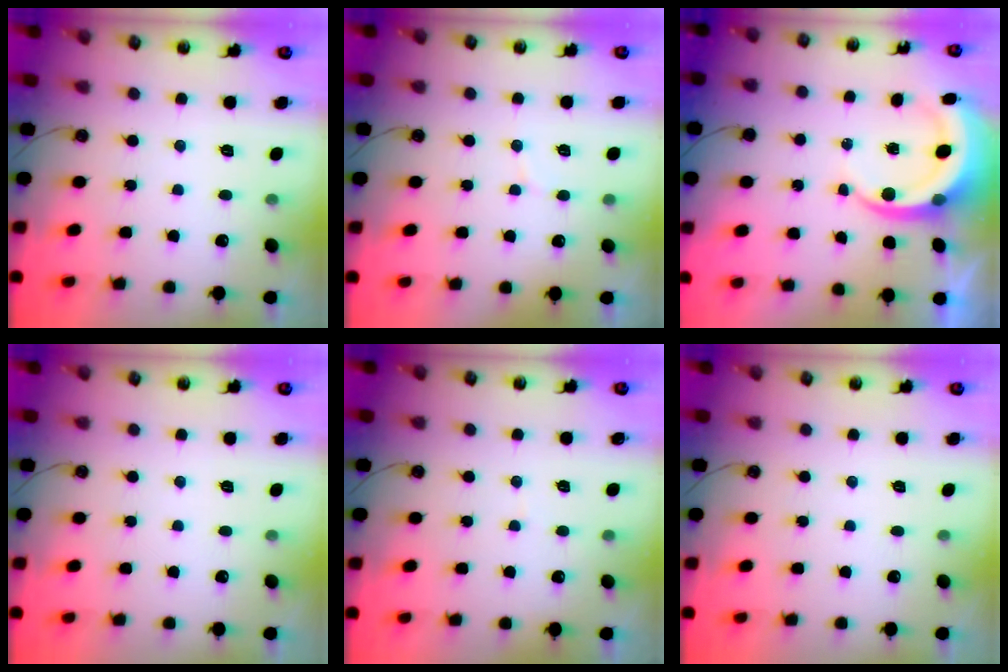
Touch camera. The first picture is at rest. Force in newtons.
{"total": 4.7, "press": 4.6, "slide": 0.5}
{"total": 7.3, "press": 7.3, "slide": 0.9}
{"total": 0.0}
{"total": 3.1, "press": 3.0, "slide": 0.3}
{"total": 0.0}